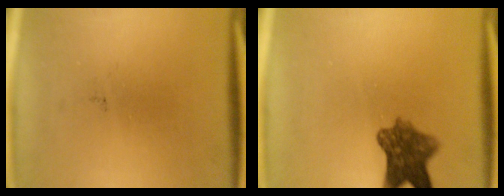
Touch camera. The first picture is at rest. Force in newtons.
{"total": 7.1}